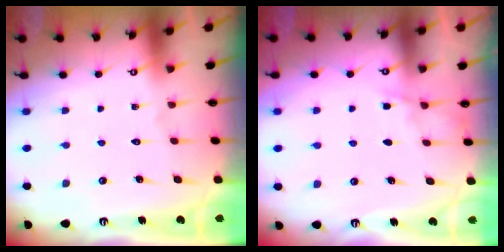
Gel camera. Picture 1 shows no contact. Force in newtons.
{"total": 3.9, "press": 3.8, "slide": 0.5}